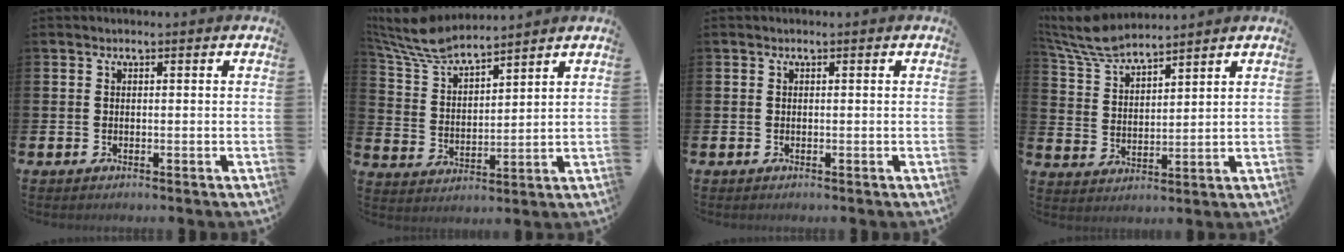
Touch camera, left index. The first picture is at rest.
{"total": 7.7, "force": [7.2, 1.4, 2.5], "torque": [-0.081, -0.038, 0.130]}
{"total": 0.0}
{"total": 7.0, "force": [6.6, 1.0, 2.1], "torque": [-0.067, -0.028, 0.123]}